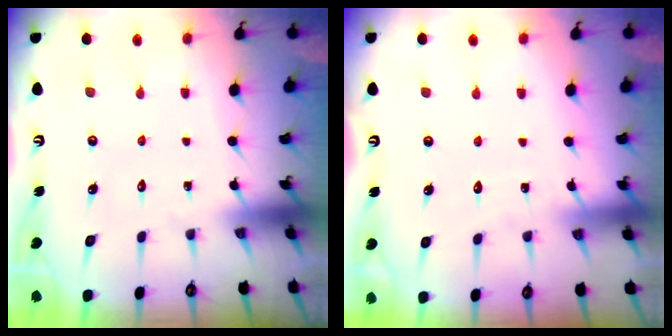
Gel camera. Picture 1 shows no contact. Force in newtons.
{"total": 2.4, "press": 2.4, "slide": 0.3}